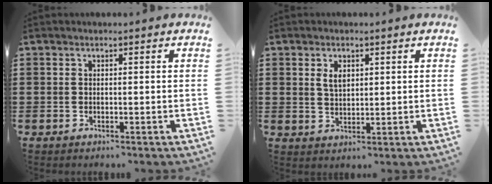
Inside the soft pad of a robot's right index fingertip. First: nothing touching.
{"total": 2.9, "force": [1.2, 1.6, 2.1], "torque": [-0.037, 0.002, 0.021]}